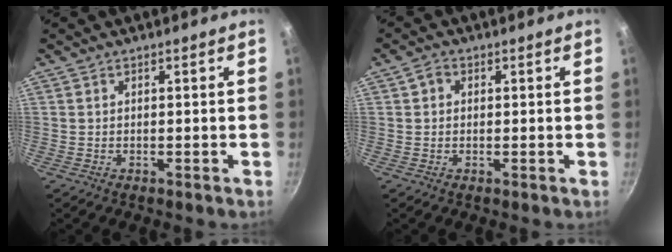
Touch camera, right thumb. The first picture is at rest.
{"total": 1.9, "force": [0.4, 1.7, 0.8], "torque": [-0.009, 0.003, 0.002]}